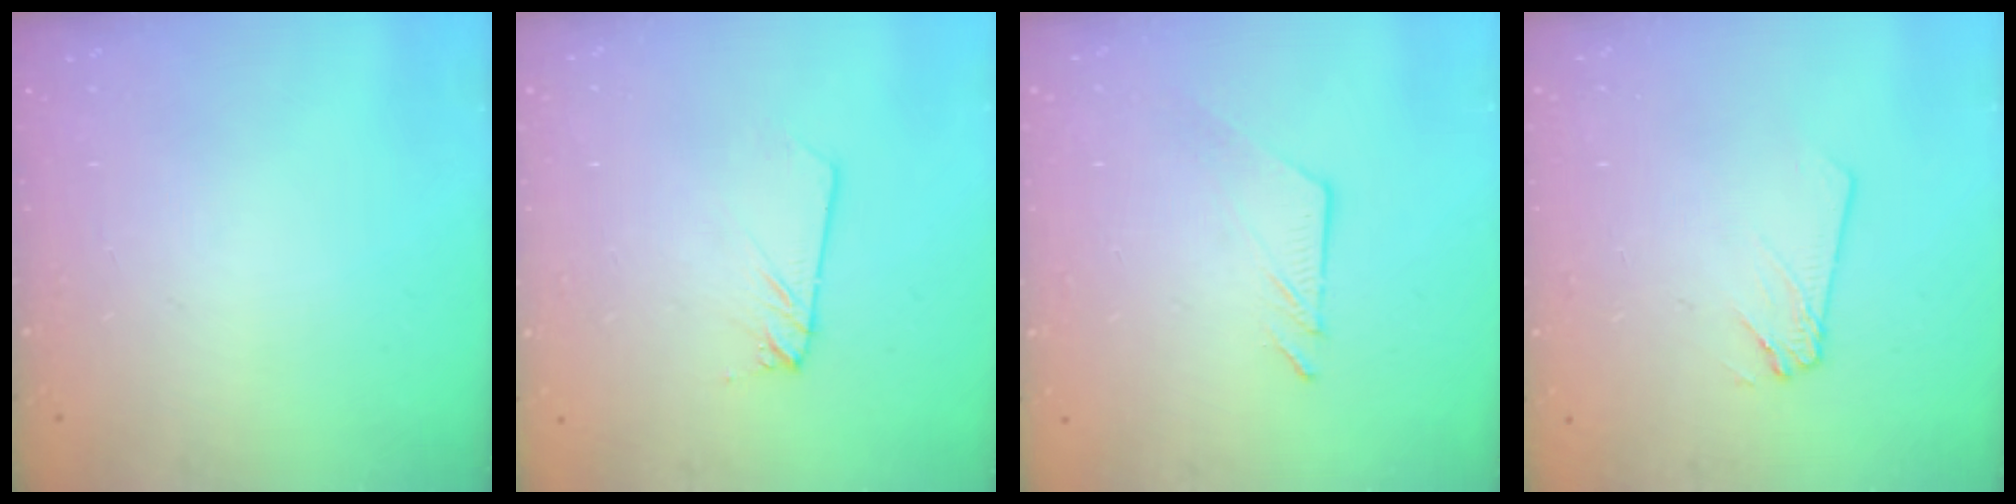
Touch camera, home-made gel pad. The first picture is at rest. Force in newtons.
{"total": 2.3, "press": 2.3, "slide": 0.1}
{"total": 7.0, "press": 7.0, "slide": 0.1}
{"total": 2.4, "press": 2.4, "slide": 0.2}